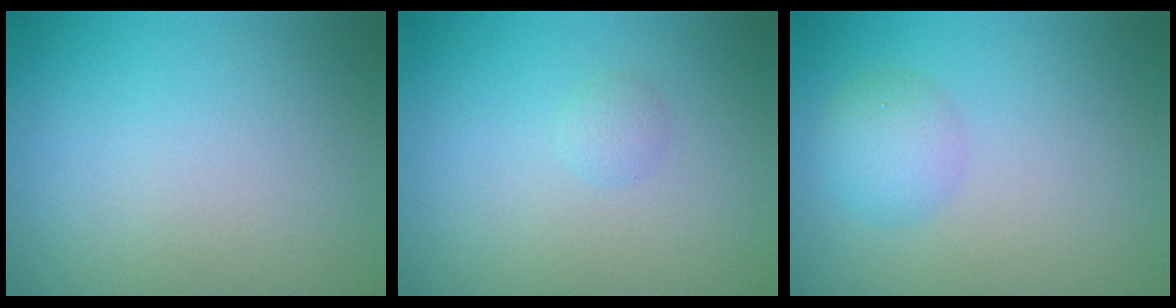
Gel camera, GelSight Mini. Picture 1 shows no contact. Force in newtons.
{"total": 0.8, "press": 0.8, "slide": 0.0}
{"total": 2.6, "press": 2.6, "slide": 0.0}